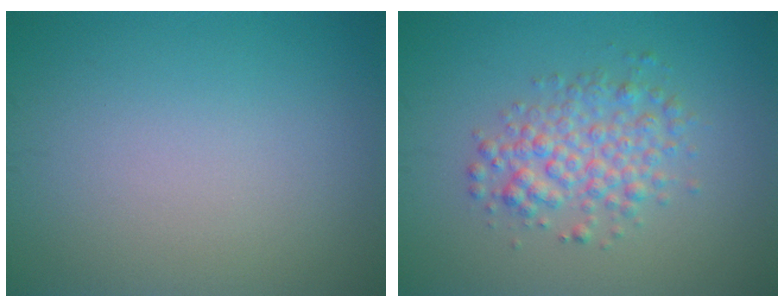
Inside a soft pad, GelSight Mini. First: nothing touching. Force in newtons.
{"total": 3.6, "press": 3.6, "slide": 0.1}